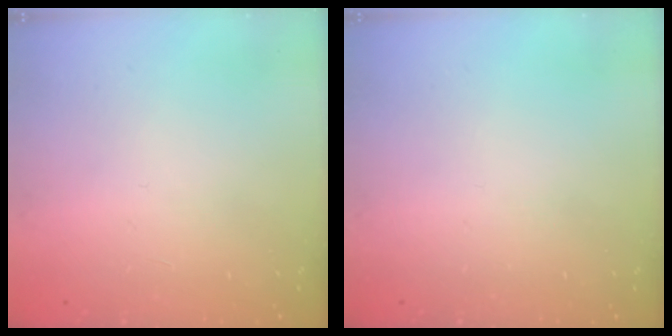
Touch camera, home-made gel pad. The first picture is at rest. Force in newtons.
{"total": 0.0}